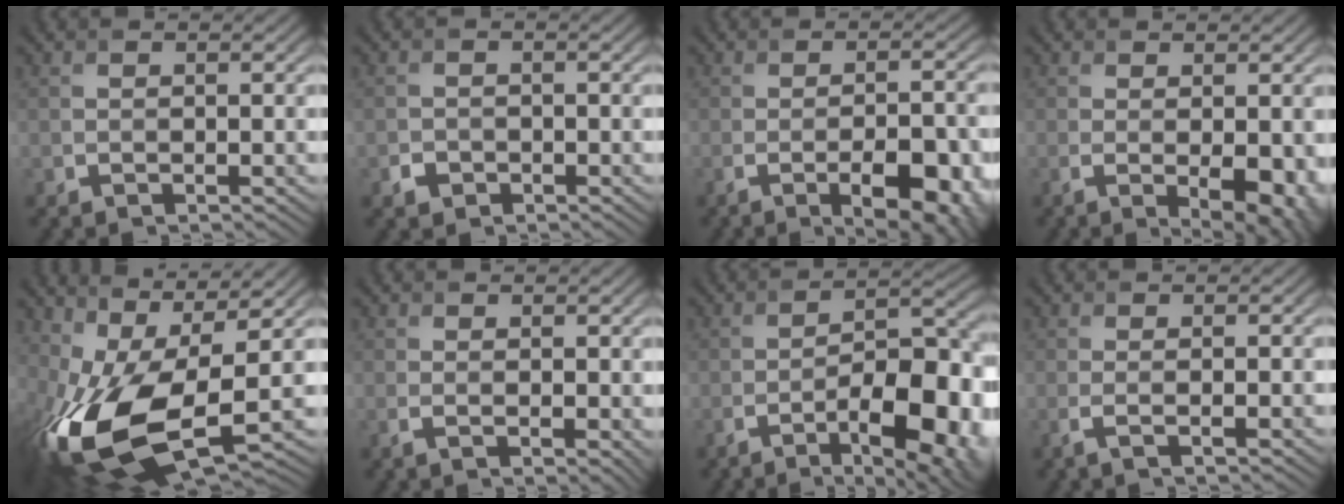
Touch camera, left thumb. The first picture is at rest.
{"total": 1.6, "force": [-0.9, 1.1, 0.6], "torque": [-0.012, 0.002, -0.019]}
{"total": 6.9, "force": [-3.3, 2.0, 5.8], "torque": [-0.081, -0.002, -0.037]}
{"total": 4.0, "force": [-0.6, 1.1, 3.8], "torque": [-0.055, -0.010, -0.002]}
{"total": 16.8, "force": [-1.2, 7.7, 14.9], "torque": [-0.300, -0.032, -0.010]}
{"total": 1.4, "force": [0.3, 0.6, 1.2], "torque": [-0.020, 0.001, 0.007]}
{"total": 12.1, "force": [-5.7, 3.9, 10.0], "torque": [-0.135, 0.001, -0.082]}
{"total": 1.1, "force": [-0.1, -0.2, 1.1], "torque": [-0.028, 0.002, -0.004]}